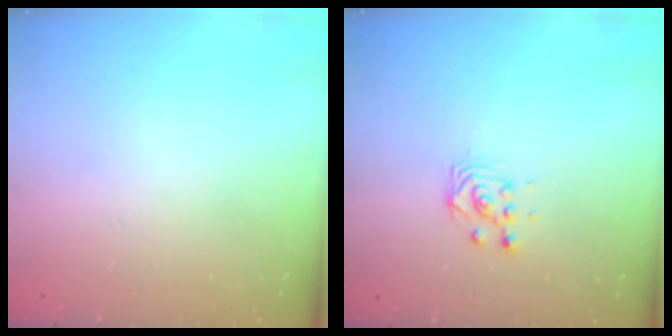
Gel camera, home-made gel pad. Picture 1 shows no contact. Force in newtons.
{"total": 2.9, "press": 2.9, "slide": 0.4}